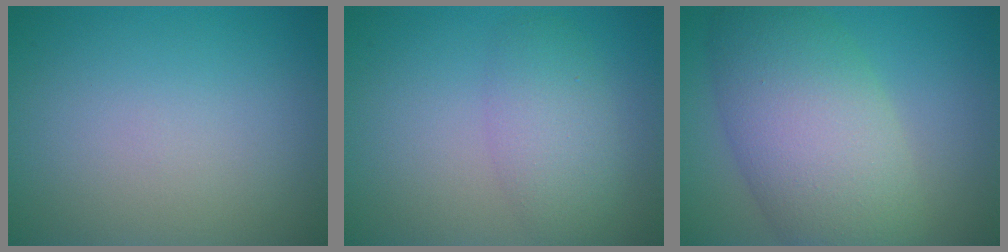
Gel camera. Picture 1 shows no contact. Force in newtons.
{"total": 3.5, "press": 3.5, "slide": 0.2}
{"total": 9.5, "press": 9.4, "slide": 0.6}